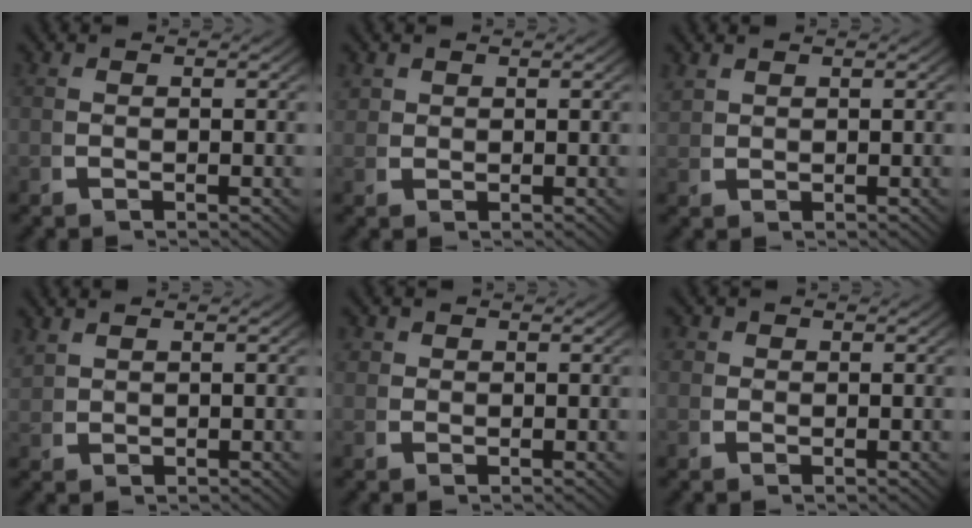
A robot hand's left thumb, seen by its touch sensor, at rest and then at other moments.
{"total": 1.4, "force": [1.1, 0.8, 0.0], "torque": [0.001, -0.004, 0.027]}
{"total": 1.4, "force": [1.3, 0.2, -0.1], "torque": [0.004, 0.002, 0.032]}
{"total": 1.6, "force": [1.6, 0.4, 0.2], "torque": [-0.002, 0.004, 0.037]}
{"total": 1.3, "force": [0.7, 1.1, 0.0], "torque": [-0.004, -0.010, 0.018]}
{"total": 1.5, "force": [0.5, 1.4, 0.1], "torque": [-0.007, -0.012, 0.011]}